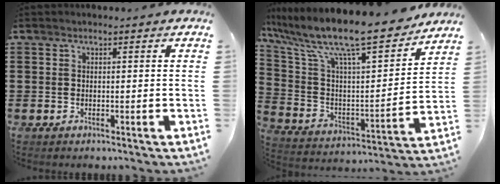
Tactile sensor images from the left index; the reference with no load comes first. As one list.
[{"total": 13.2, "force": [11.0, 1.3, 7.2], "torque": [-0.173, -0.078, 0.183]}]